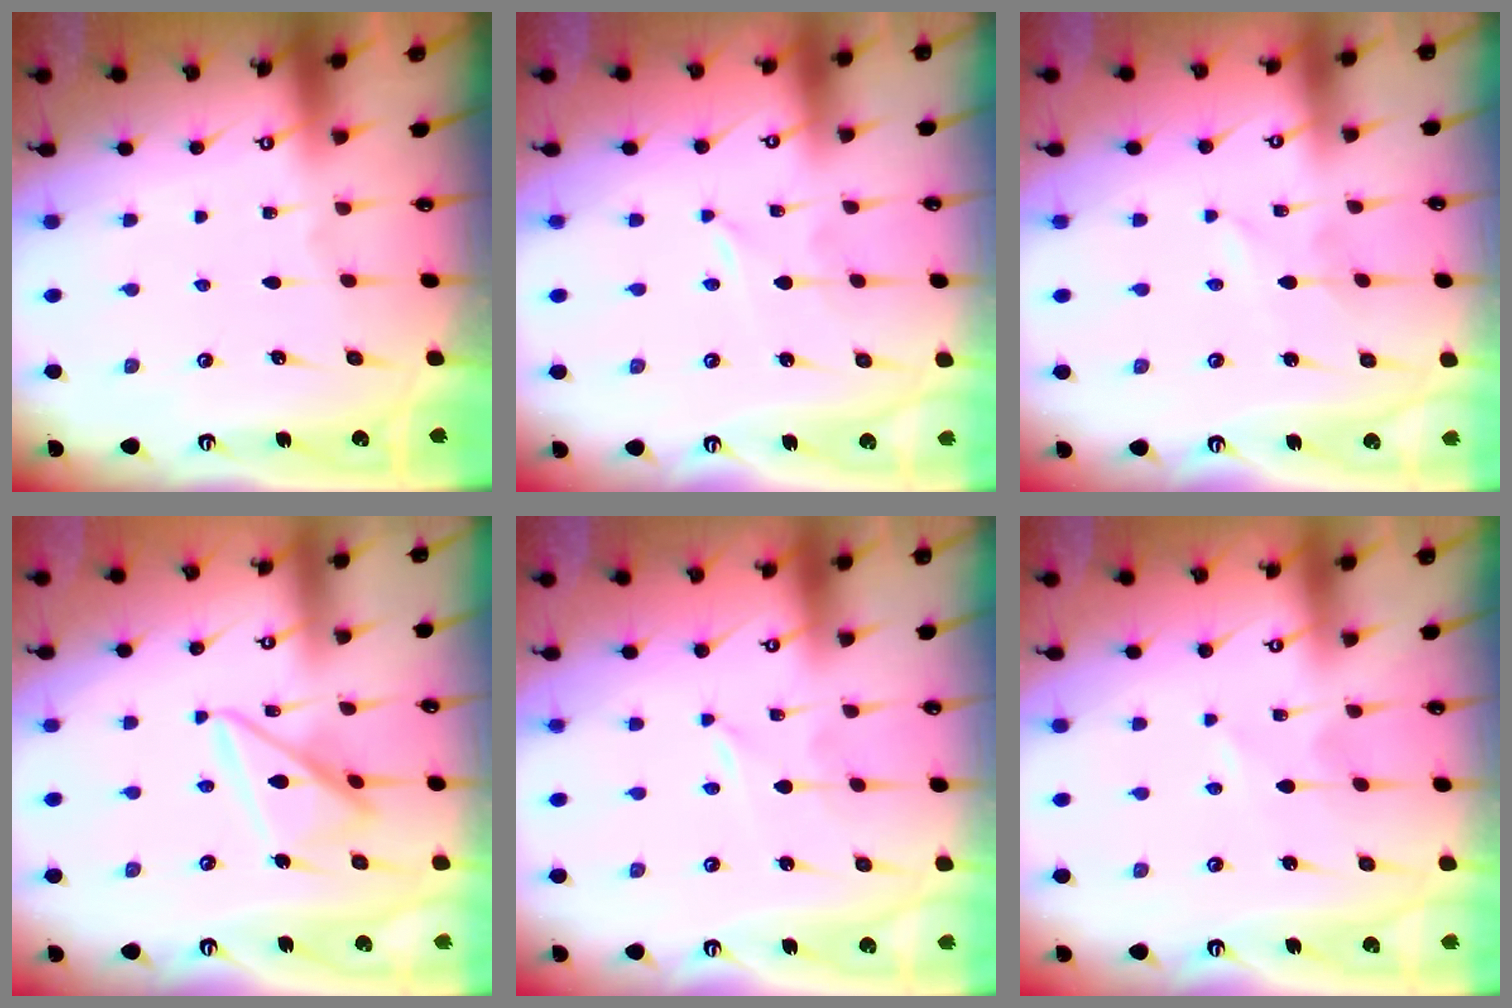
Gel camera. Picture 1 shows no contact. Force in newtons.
{"total": 0.0}
{"total": 0.9, "press": 0.9, "slide": 0.1}
{"total": 13.4, "press": 13.4, "slide": 1.3}
{"total": 0.0}
{"total": 1.6, "press": 1.6, "slide": 0.2}